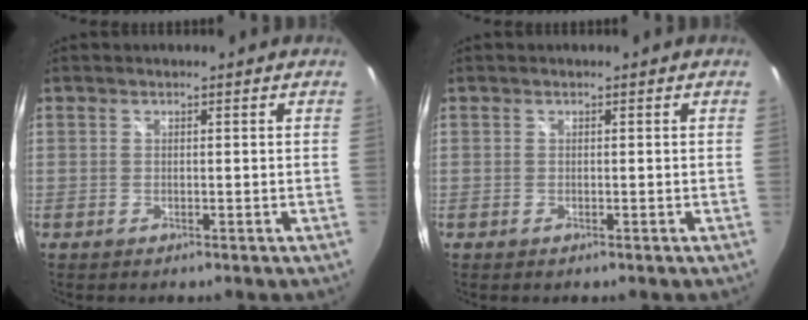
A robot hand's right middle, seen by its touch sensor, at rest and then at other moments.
{"total": 0.0}